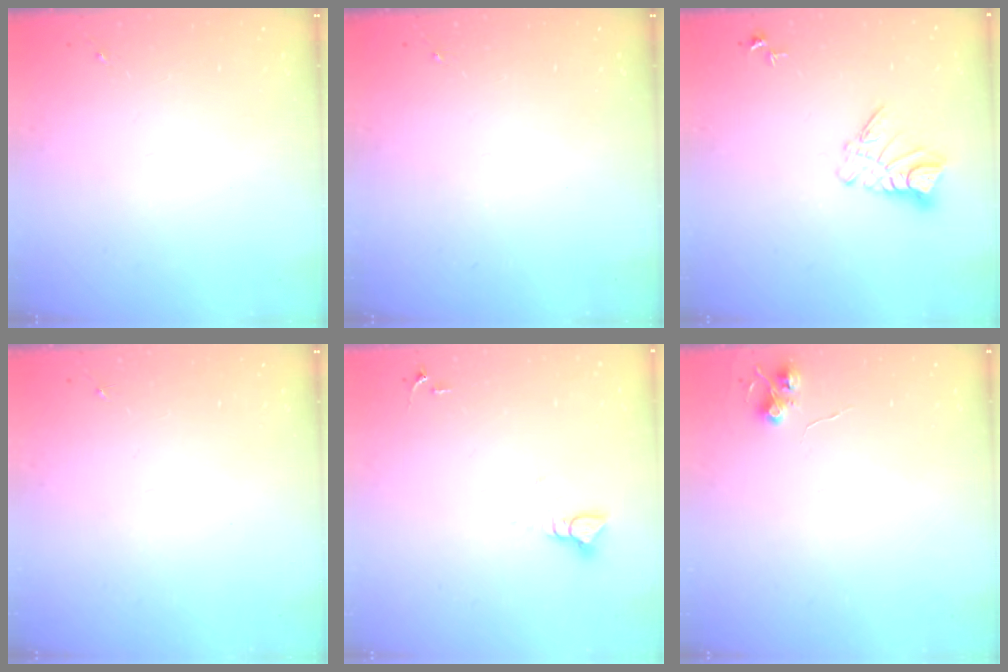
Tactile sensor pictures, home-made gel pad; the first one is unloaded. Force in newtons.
{"total": 0.0}
{"total": 9.2, "press": 9.2, "slide": 0.9}
{"total": 0.0}
{"total": 3.9, "press": 3.8, "slide": 0.5}
{"total": 5.5, "press": 5.5, "slide": 0.5}